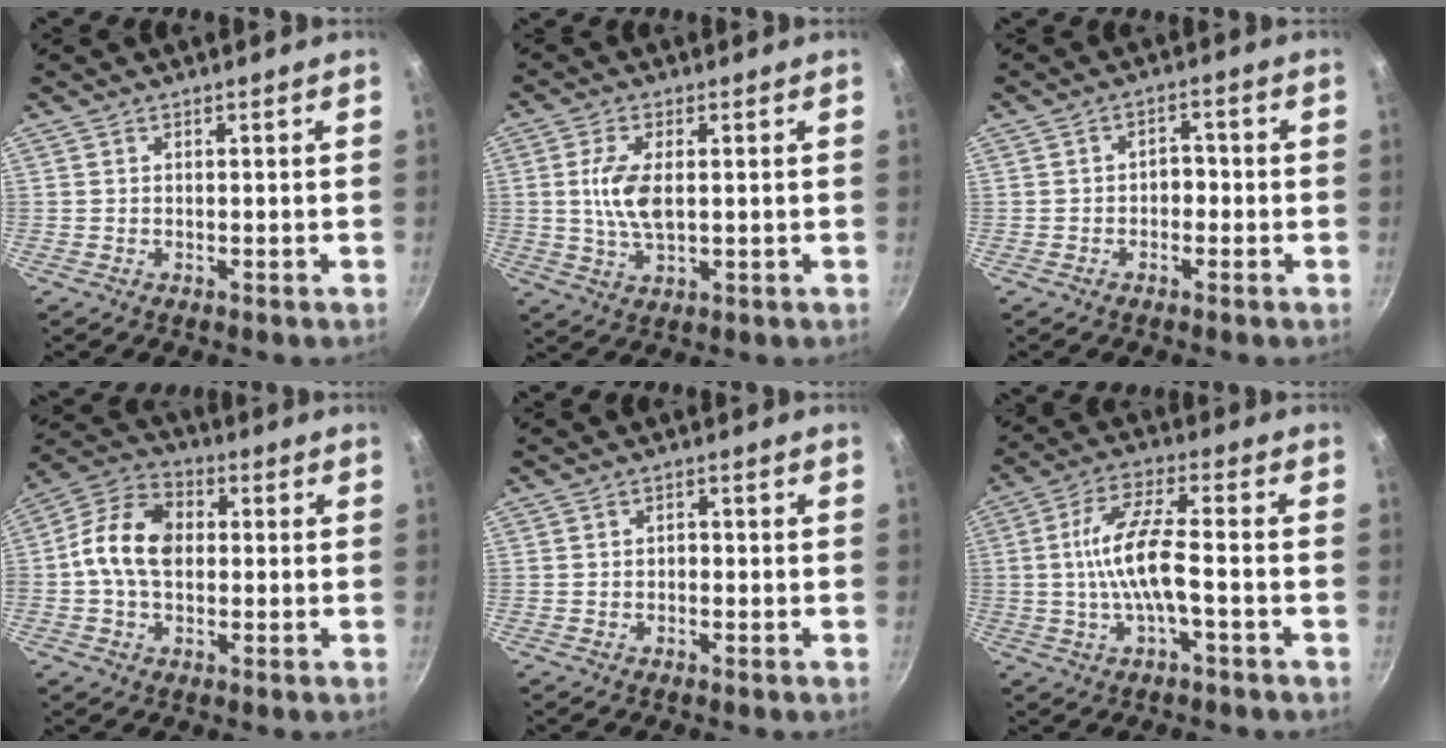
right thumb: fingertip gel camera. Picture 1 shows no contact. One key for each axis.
{"total": 7.4, "fx": 0.6, "fy": 3.6, "fz": 6.5, "tx": -0.128, "ty": -0.001, "tz": 0.012}
{"total": 2.9, "fx": -0.9, "fy": 2.1, "fz": 1.8, "tx": -0.004, "ty": 0.016, "tz": -0.016}
{"total": 11.8, "fx": 0.1, "fy": 8.4, "fz": 8.3, "tx": -0.128, "ty": 0.028, "tz": -0.018}
{"total": 1.2, "fx": -0.5, "fy": 0.8, "fz": 0.6, "tx": -0.007, "ty": 0.006, "tz": -0.008}
{"total": 10.1, "fx": -1.8, "fy": 2.9, "fz": 9.5, "tx": -0.188, "ty": 0.028, "tz": -0.043}